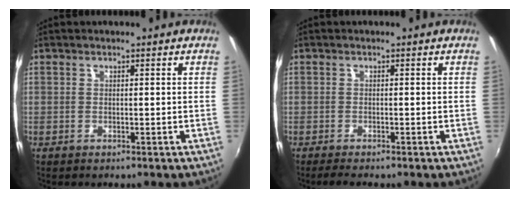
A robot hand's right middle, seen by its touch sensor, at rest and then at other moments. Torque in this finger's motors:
{"motor_torque": [0.66, -0.51, 0.20, 0.07]}